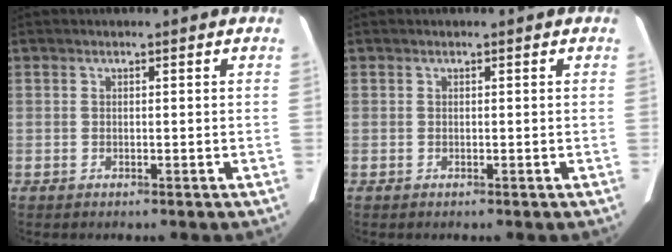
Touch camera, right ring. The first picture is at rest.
{"total": 0.0}